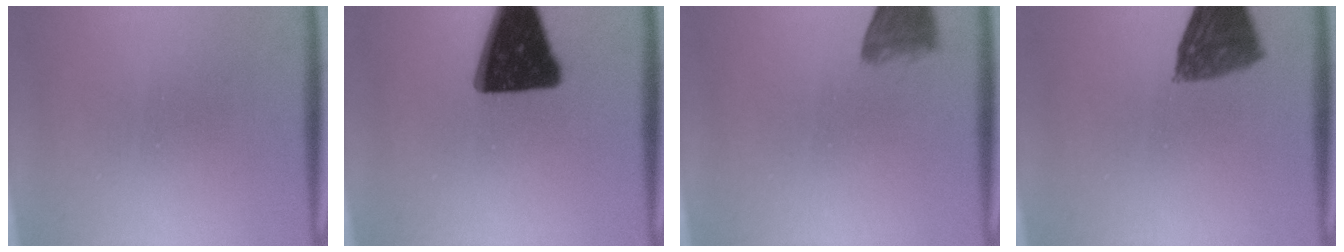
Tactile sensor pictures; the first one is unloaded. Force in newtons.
{"total": 18.0}
{"total": 4.6}
{"total": 8.9}